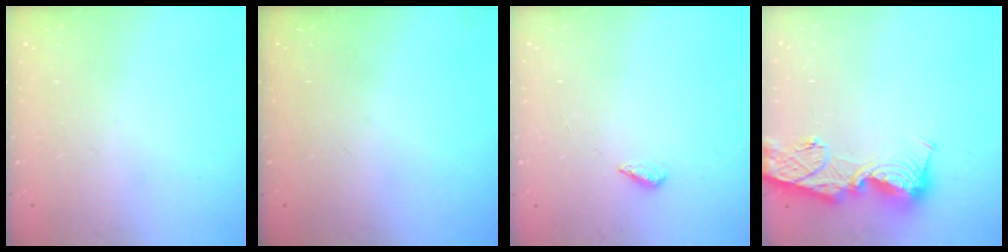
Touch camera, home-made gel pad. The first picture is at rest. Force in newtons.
{"total": 0.0}
{"total": 2.1, "press": 1.9, "slide": 0.8}
{"total": 13.6, "press": 13.5, "slide": 1.5}